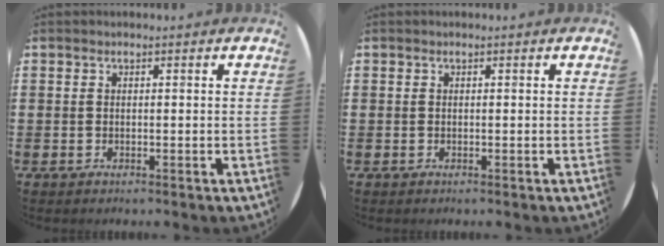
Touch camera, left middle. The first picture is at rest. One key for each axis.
{"total": 0.0}